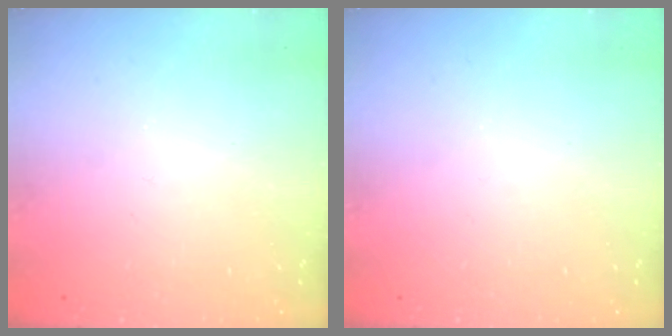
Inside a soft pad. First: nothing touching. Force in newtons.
{"total": 0.0}